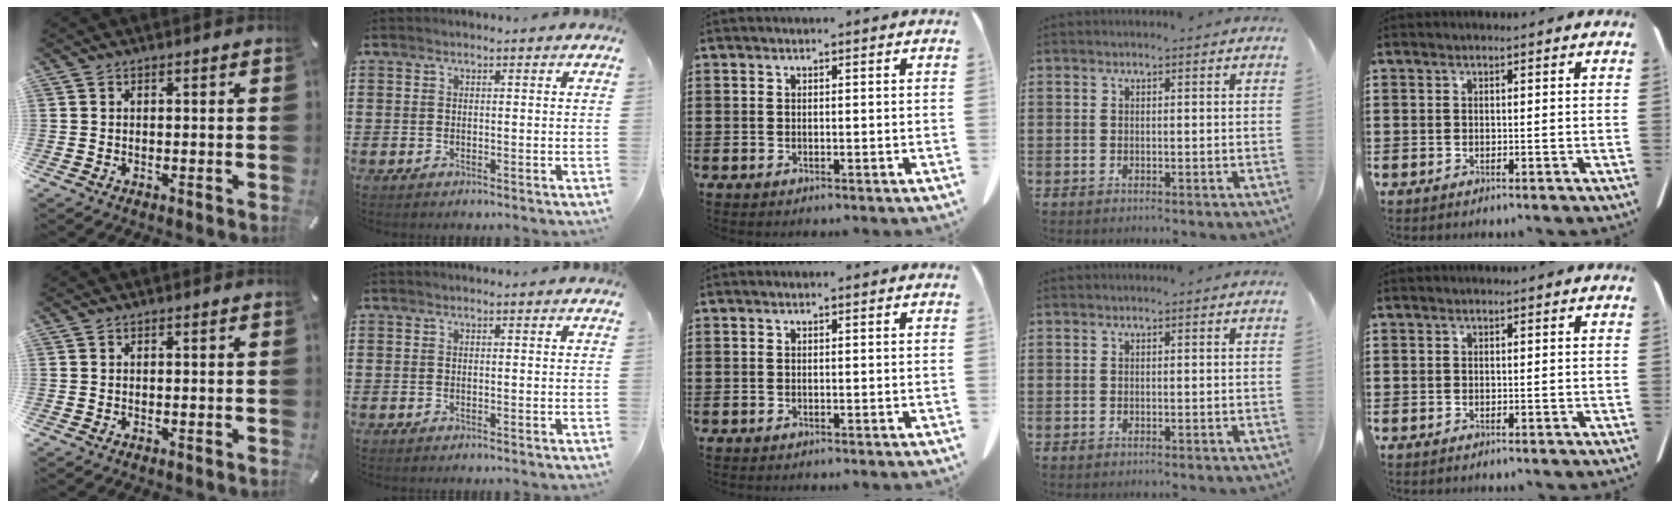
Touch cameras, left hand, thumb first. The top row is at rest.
{}